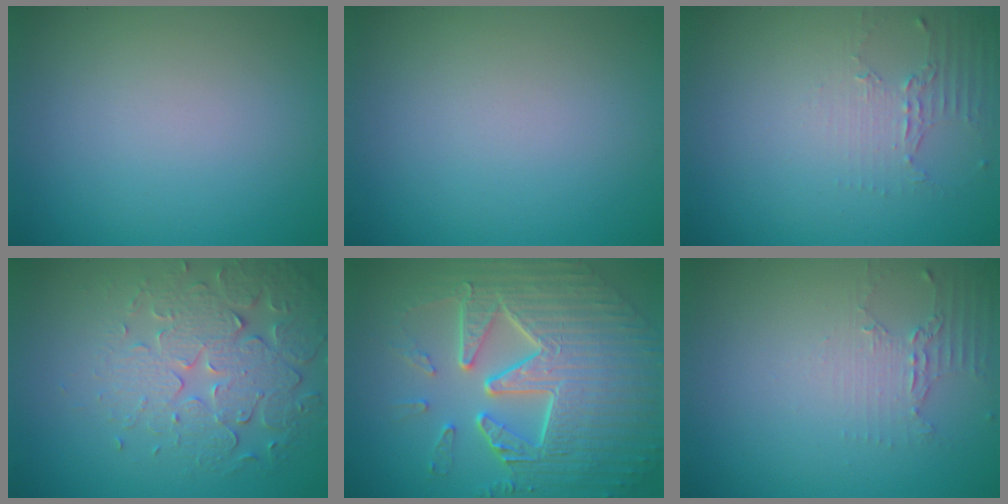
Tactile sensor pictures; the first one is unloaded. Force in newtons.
{"total": 0.0}
{"total": 2.0, "press": 1.5, "slide": 1.4}
{"total": 5.0, "press": 4.4, "slide": 2.3}
{"total": 9.8, "press": 6.7, "slide": 7.2}
{"total": 2.2, "press": 1.6, "slide": 1.5}